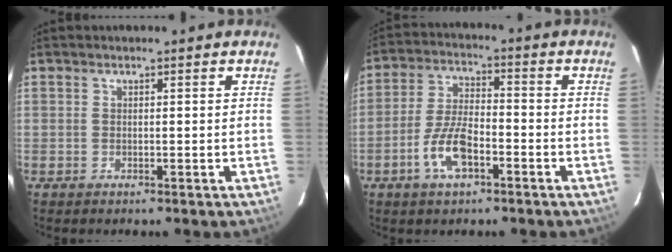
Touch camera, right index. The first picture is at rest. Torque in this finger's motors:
{"motor_torque": [1.30, -0.54, 0.61, 0.08]}